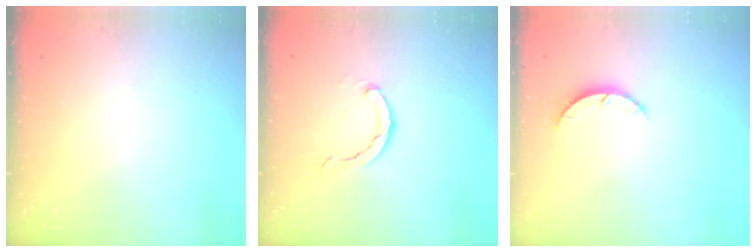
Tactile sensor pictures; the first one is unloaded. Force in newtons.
{"total": 2.1, "press": 2.0, "slide": 0.4}
{"total": 2.7, "press": 2.7, "slide": 0.4}